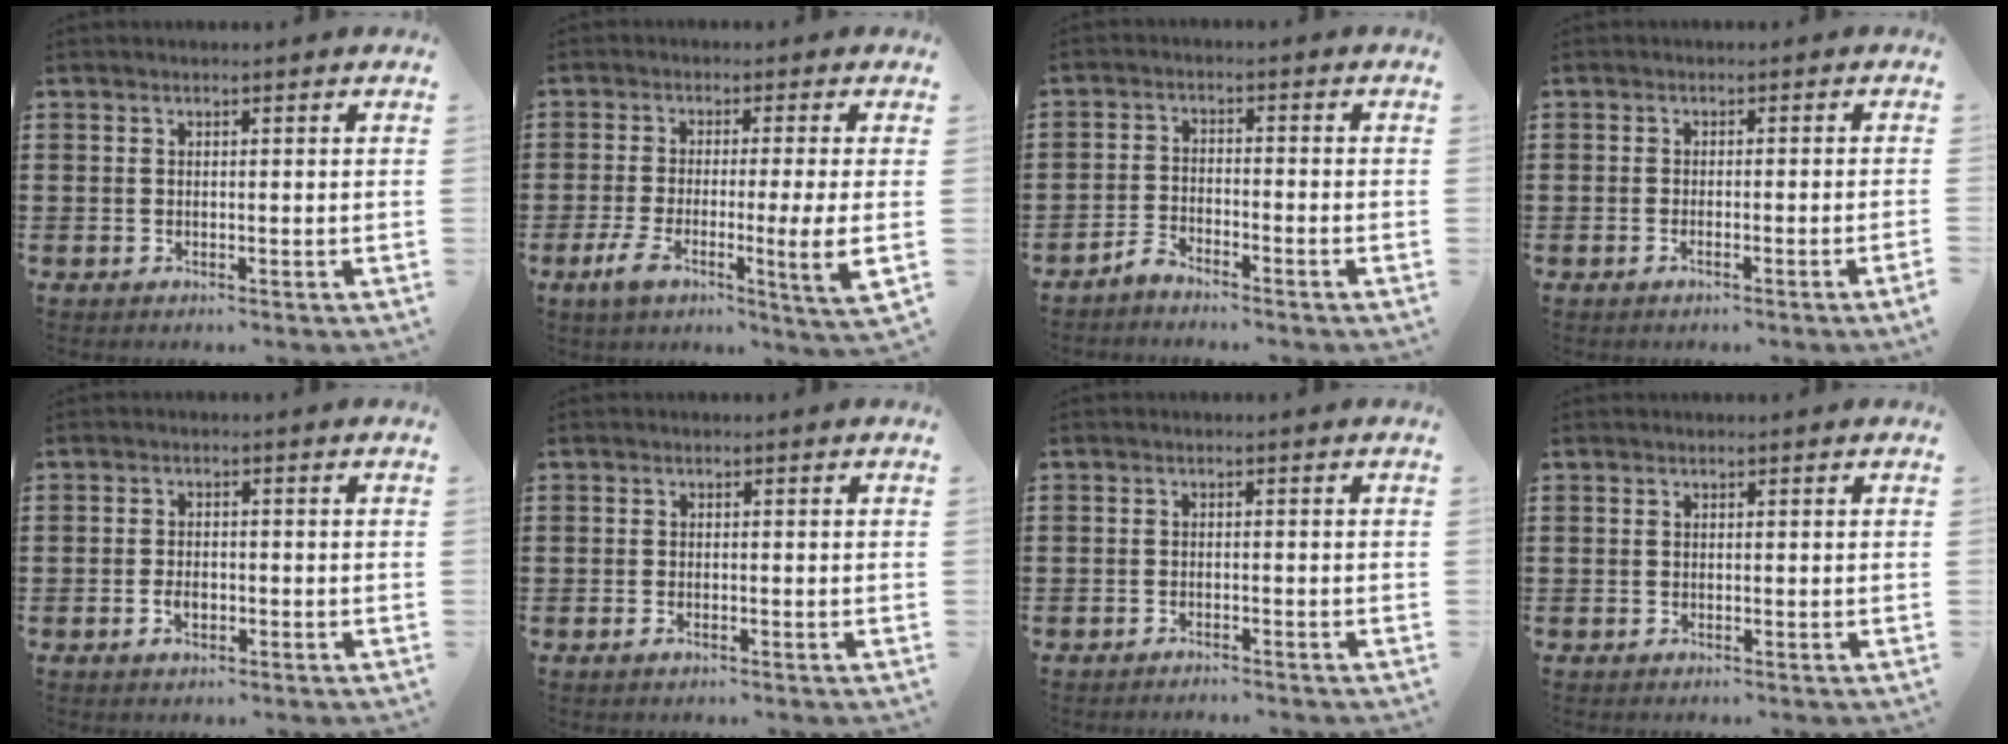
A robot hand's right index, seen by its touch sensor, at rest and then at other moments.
{"total": 8.1, "force": [-1.7, 0.7, 7.9], "torque": [-0.141, -0.019, -0.031]}
{"total": 2.7, "force": [-2.7, -0.1, 0.3], "torque": [-0.017, 0.002, -0.057]}
{"total": 1.5, "force": [-1.0, -0.4, 1.0], "torque": [-0.016, -0.005, -0.019]}
{"total": 2.3, "force": [-0.8, 1.2, 1.8], "torque": [-0.036, -0.002, -0.015]}
{"total": 0.8, "force": [-0.4, 0.3, 0.5], "torque": [-0.012, -0.004, -0.008]}
{"total": 0.9, "force": [-0.9, 0.0, 0.0], "torque": [-0.002, 0.002, -0.019]}
{"total": 0.0}